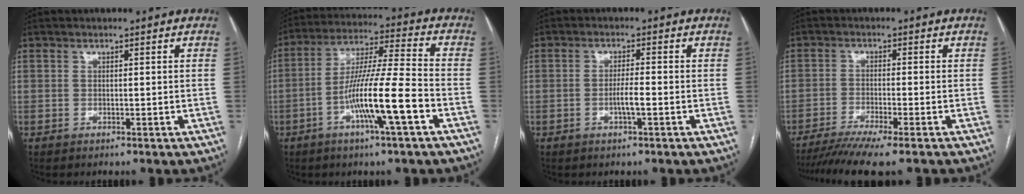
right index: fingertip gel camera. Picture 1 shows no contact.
{"total": 13.6, "force": [-5.2, -0.1, 12.5], "torque": [-0.231, 0.000, -0.096]}
{"total": 3.1, "force": [-1.1, 0.3, 2.8], "torque": [-0.052, 0.000, -0.020]}
{"total": 9.1, "force": [-7.4, -0.5, 5.3], "torque": [-0.076, -0.019, -0.117]}